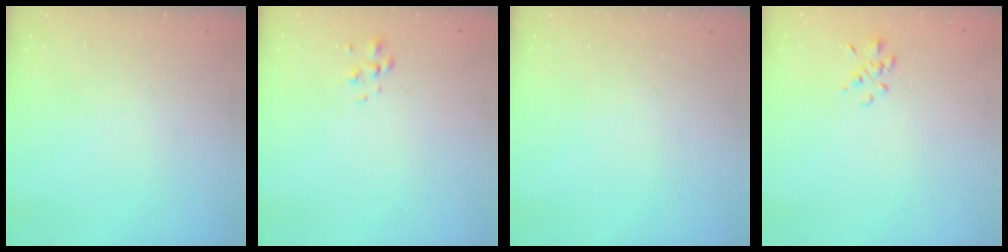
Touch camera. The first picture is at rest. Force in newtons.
{"total": 1.8, "press": 1.7, "slide": 0.5}
{"total": 0.0}
{"total": 1.4, "press": 1.3, "slide": 0.6}